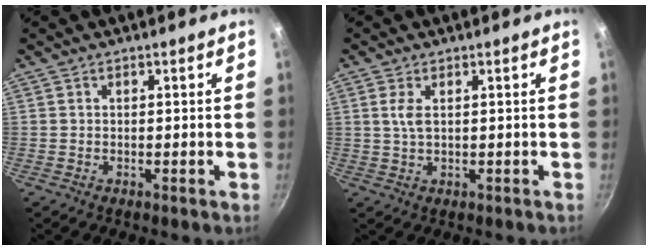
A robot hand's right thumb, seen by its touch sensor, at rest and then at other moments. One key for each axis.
{"total": 3.0, "fx": 0.8, "fy": 1.4, "fz": 2.5, "tx": -0.053, "ty": -0.001, "tz": 0.016}